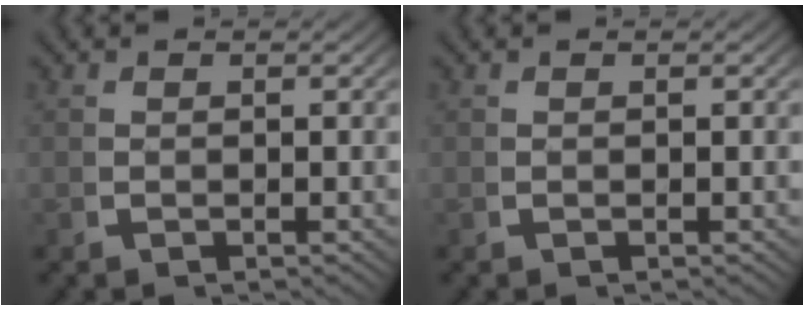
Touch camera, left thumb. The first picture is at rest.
{"total": 0.0}